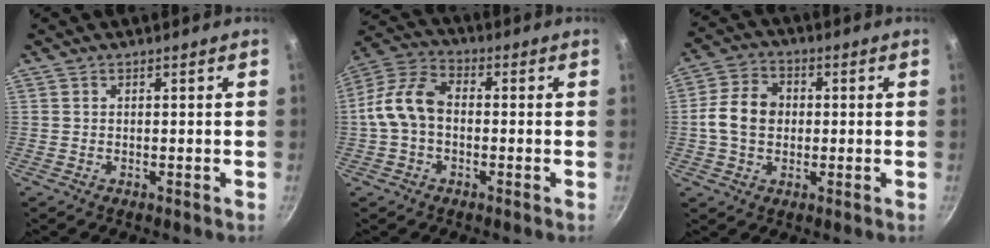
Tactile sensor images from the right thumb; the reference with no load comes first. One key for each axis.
{"total": 10.1, "fx": -0.8, "fy": 6.8, "fz": 7.3, "tx": -0.133, "ty": 0.035, "tz": -0.033}
{"total": 9.1, "fx": 0.0, "fy": 7.0, "fz": 5.7, "tx": -0.088, "ty": 0.017, "tz": -0.011}